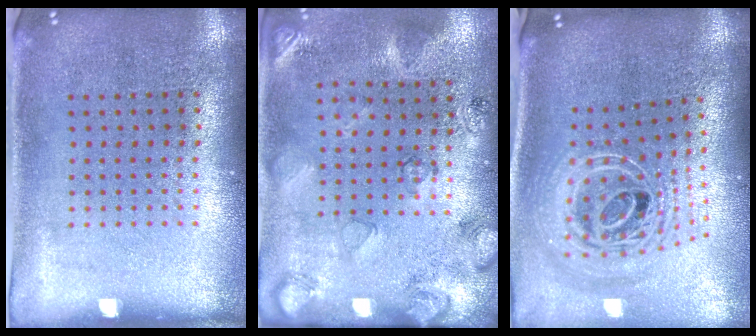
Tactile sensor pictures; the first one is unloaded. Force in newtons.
{"total": 2.6, "press": 1.7, "slide": 2.0}
{"total": 2.8, "press": 2.0, "slide": 1.9}